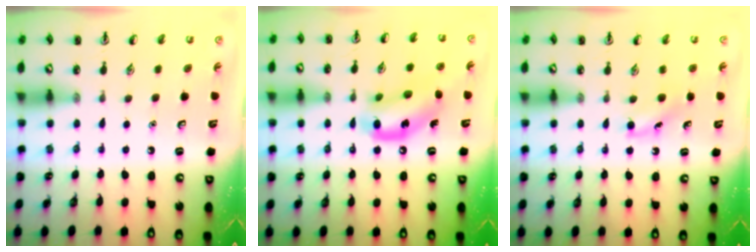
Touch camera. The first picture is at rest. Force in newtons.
{"total": 13.0, "press": 12.8, "slide": 2.5}
{"total": 4.3, "press": 4.1, "slide": 1.3}